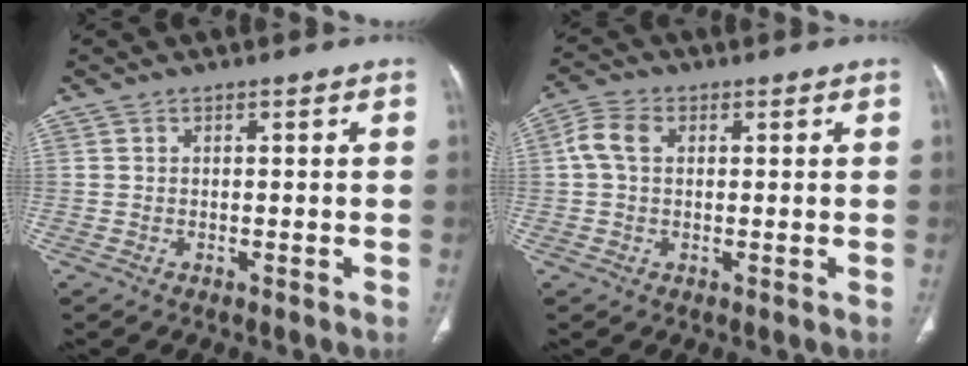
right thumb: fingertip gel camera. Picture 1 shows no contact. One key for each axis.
{"total": 5.0, "fx": 1.0, "fy": 3.4, "fz": 3.5, "tx": -0.081, "ty": 0.016, "tz": 0.017}